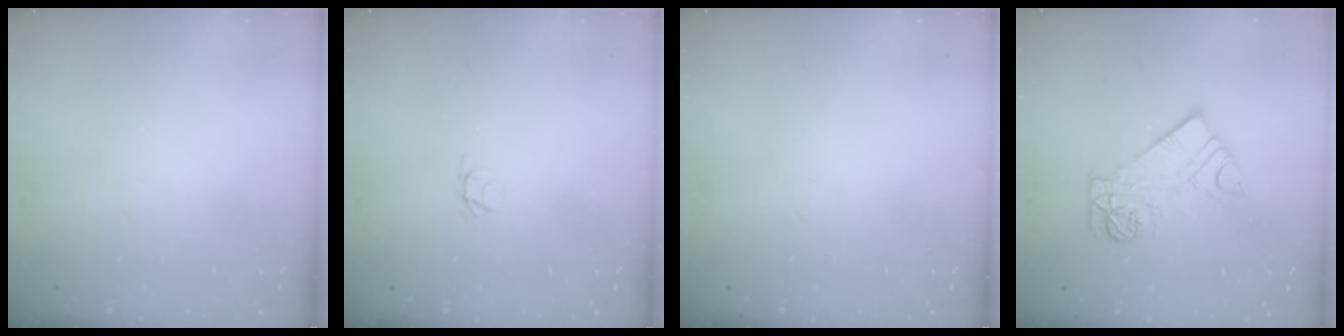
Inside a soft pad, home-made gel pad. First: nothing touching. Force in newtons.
{"total": 1.8, "press": 1.8, "slide": 0.1}
{"total": 0.0}
{"total": 10.7, "press": 10.7, "slide": 0.6}